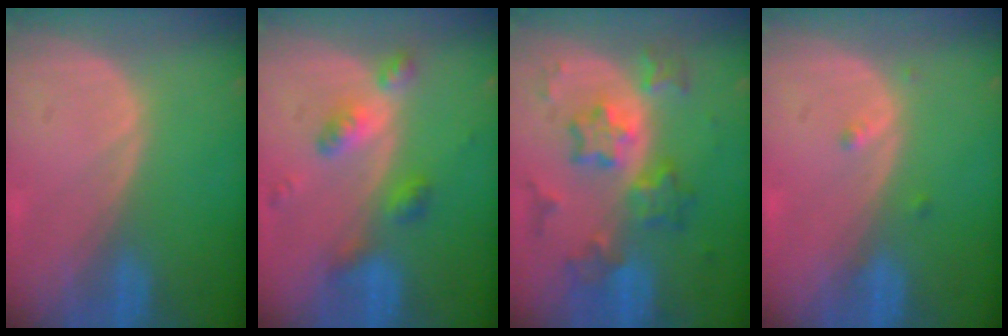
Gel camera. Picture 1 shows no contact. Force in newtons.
{"total": 6.0, "press": 5.3, "slide": 2.8}
{"total": 8.7, "press": 8.7, "slide": 0.6}
{"total": 1.3, "press": 1.1, "slide": 0.7}